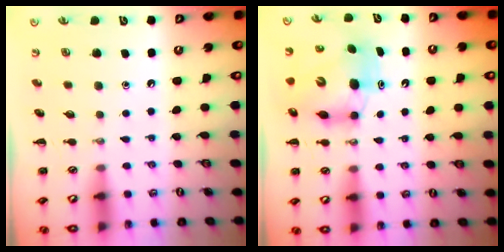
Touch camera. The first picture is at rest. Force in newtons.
{"total": 7.6, "press": 7.4, "slide": 1.9}